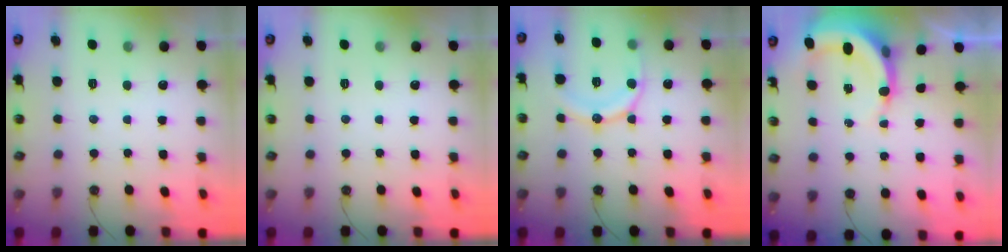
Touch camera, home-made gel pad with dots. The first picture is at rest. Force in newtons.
{"total": 0.0}
{"total": 12.1, "press": 12.0, "slide": 1.5}
{"total": 5.9, "press": 5.9, "slide": 0.4}